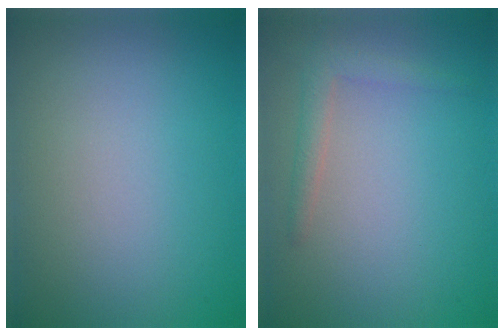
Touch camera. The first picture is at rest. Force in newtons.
{"total": 1.8, "press": 1.8, "slide": 0.2}